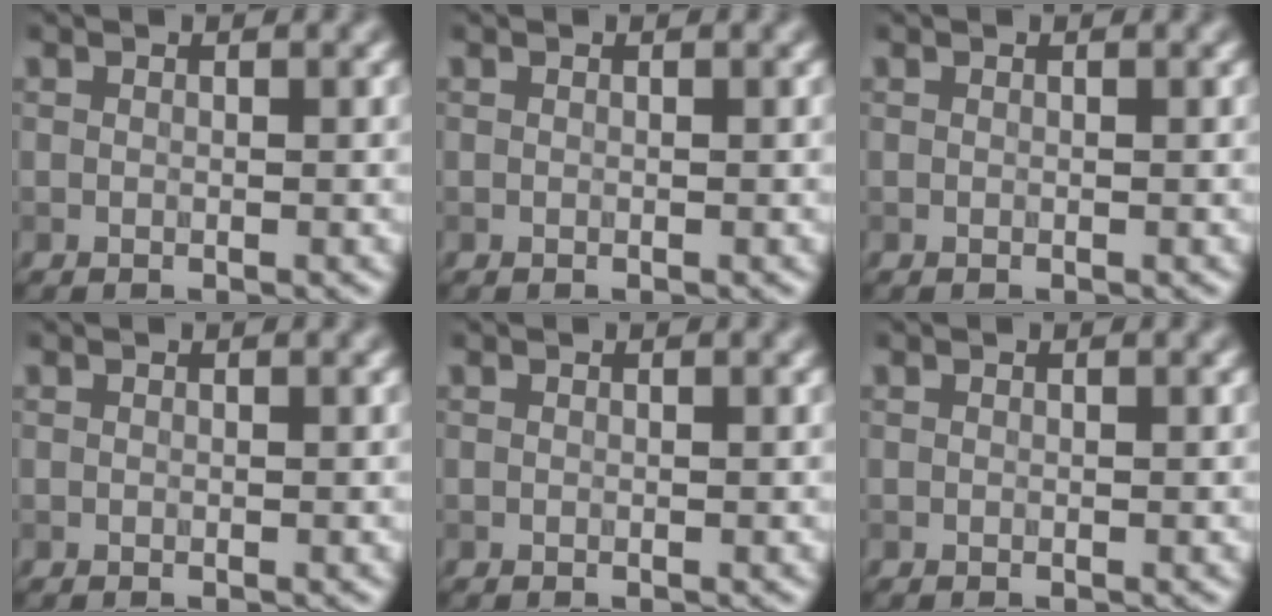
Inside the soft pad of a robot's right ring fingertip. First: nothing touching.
{"total": 0.0}
{"total": 0.0}
{"total": 0.0}
{"total": 0.0}
{"total": 0.0}